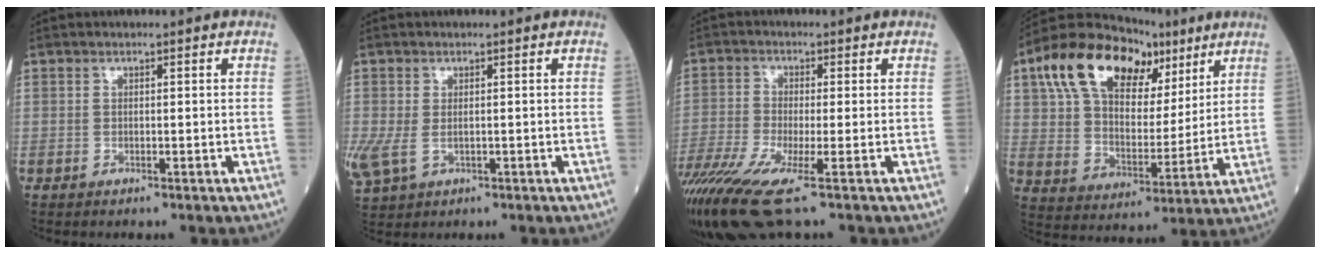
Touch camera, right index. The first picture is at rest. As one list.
[{"total": 7.4, "force": [-1.4, 4.8, 5.4], "torque": [-0.153, -0.011, -0.014]}, {"total": 12.3, "force": [-7.3, 1.7, 9.8], "torque": [-0.203, -0.030, -0.133]}, {"total": 18.1, "force": [9.4, 10.4, 11.5], "torque": [-0.210, 0.042, 0.162]}]